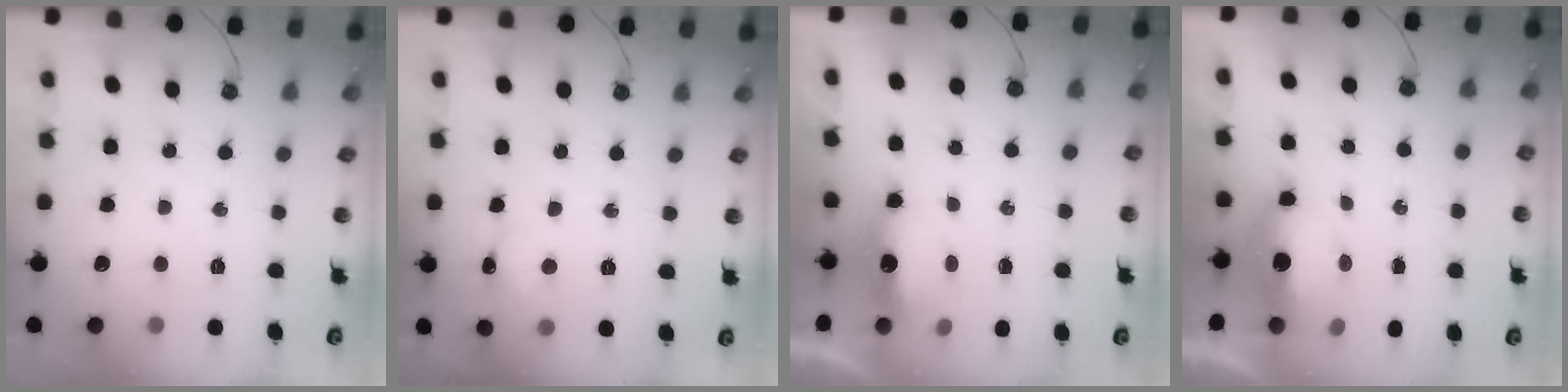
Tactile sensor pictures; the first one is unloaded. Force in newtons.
{"total": 2.7, "press": 2.6, "slide": 0.5}
{"total": 10.4, "press": 7.4, "slide": 7.4}
{"total": 7.4, "press": 7.3, "slide": 1.2}